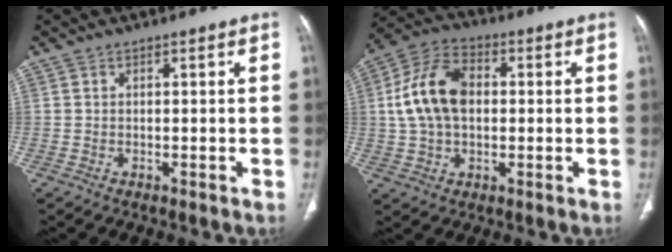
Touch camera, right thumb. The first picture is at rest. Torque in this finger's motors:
{"motor_torque": [0.24, 2.02, 0.59, -0.46, 0.13]}